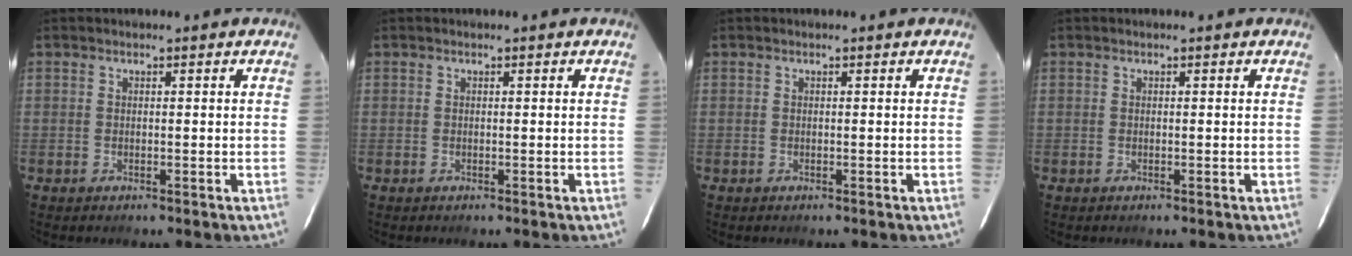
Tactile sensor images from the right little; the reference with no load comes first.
{"total": 0.0}
{"total": 0.0}
{"total": 0.0}